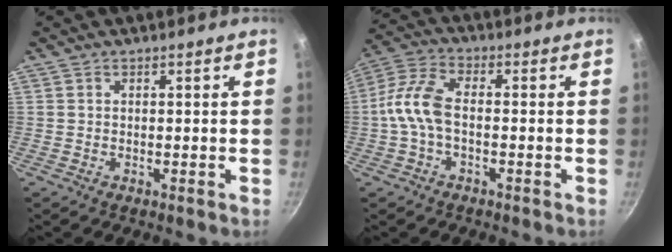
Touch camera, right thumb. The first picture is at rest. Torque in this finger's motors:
{"motor_torque": [-0.03, 0.16, 0.44, 0.10, 0.02]}